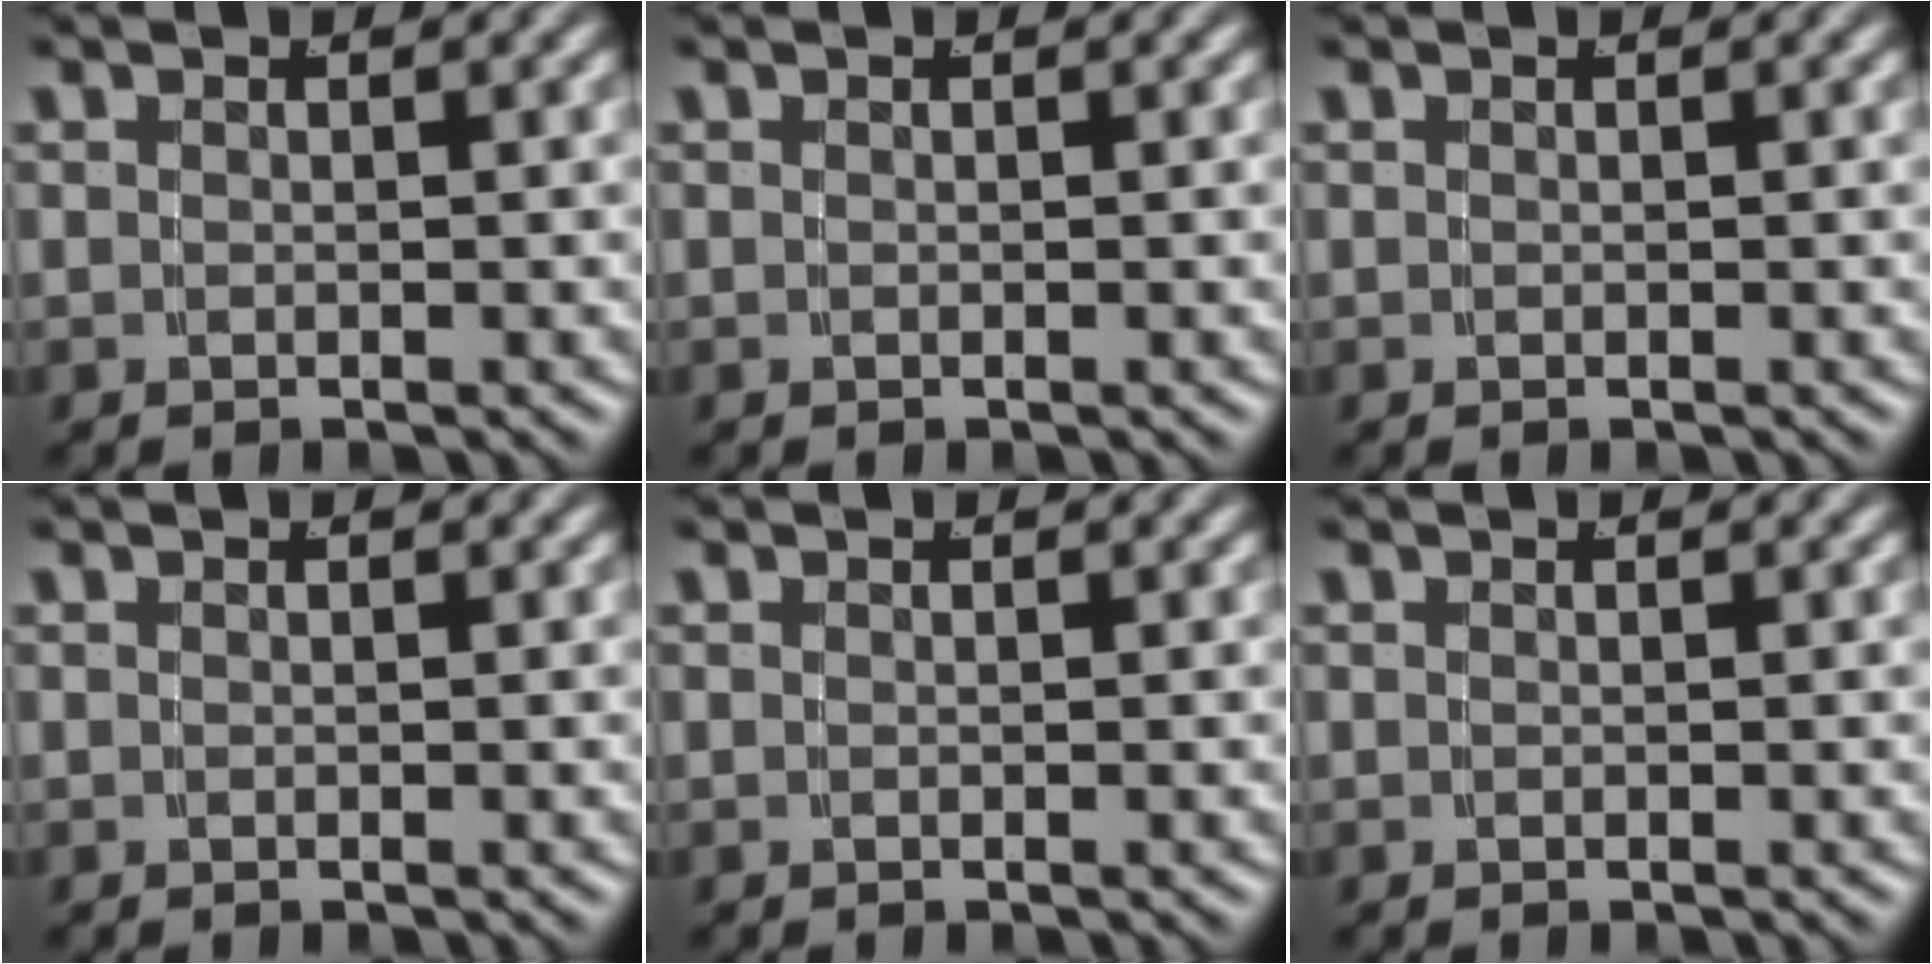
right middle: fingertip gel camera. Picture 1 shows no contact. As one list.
[{"total": 0.0}, {"total": 0.0}, {"total": 0.0}, {"total": 0.0}, {"total": 0.0}]